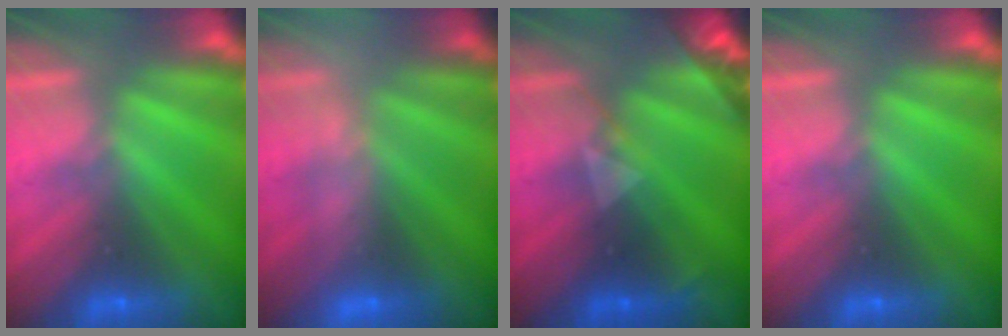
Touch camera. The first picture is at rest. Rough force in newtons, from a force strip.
{"total": 2.4}
{"total": 2.4}
{"total": 0.0}